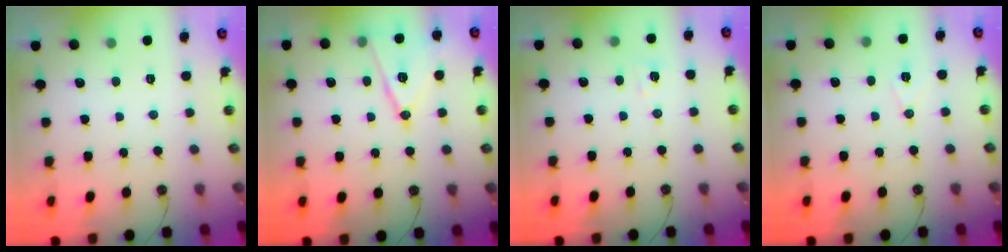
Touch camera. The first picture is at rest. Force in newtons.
{"total": 13.4, "press": 13.0, "slide": 3.3}
{"total": 6.3, "press": 6.0, "slide": 1.9}
{"total": 7.0, "press": 5.4, "slide": 4.4}